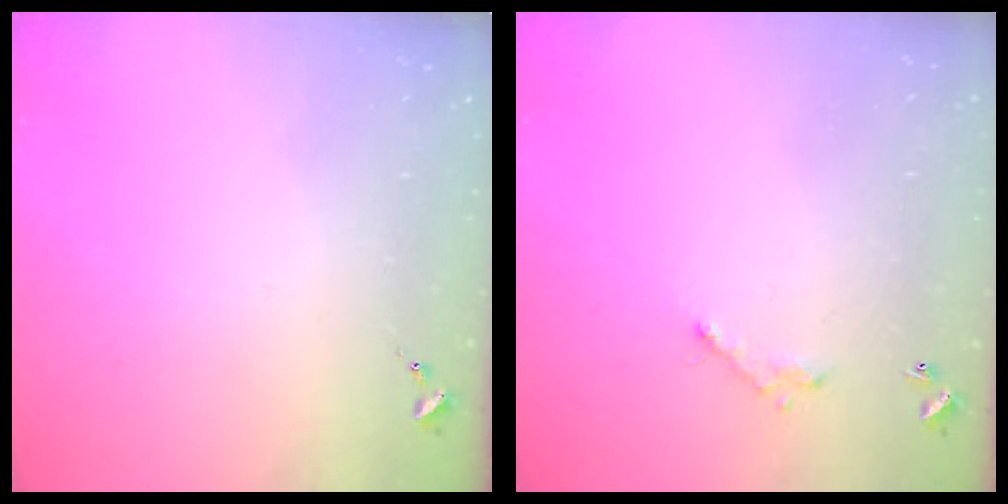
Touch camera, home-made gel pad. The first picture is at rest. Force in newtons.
{"total": 5.2, "press": 5.2, "slide": 0.2}